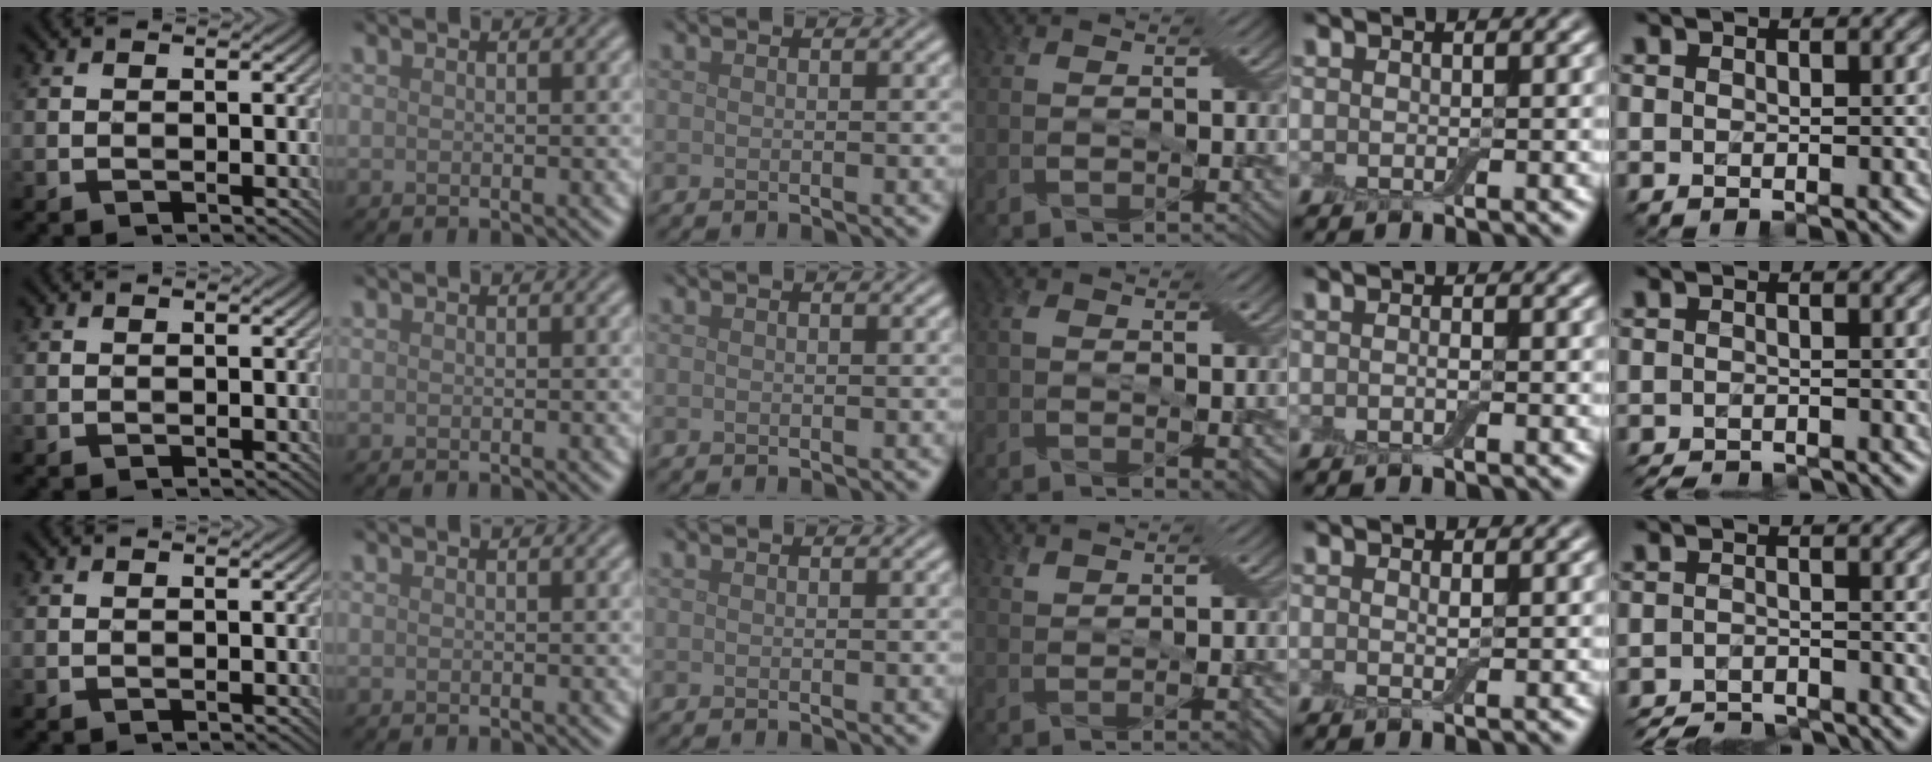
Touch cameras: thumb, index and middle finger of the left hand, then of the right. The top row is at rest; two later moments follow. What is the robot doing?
{"motion": "fold", "object": "apron"}